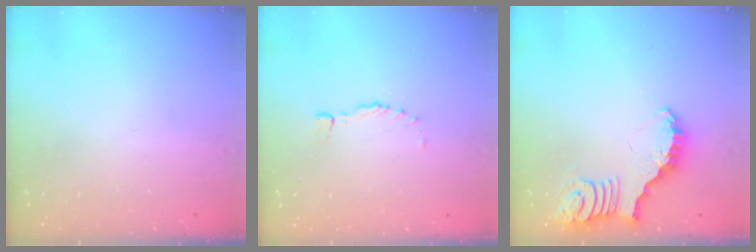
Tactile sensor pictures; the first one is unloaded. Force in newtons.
{"total": 0.0}
{"total": 2.7, "press": 2.7, "slide": 0.5}